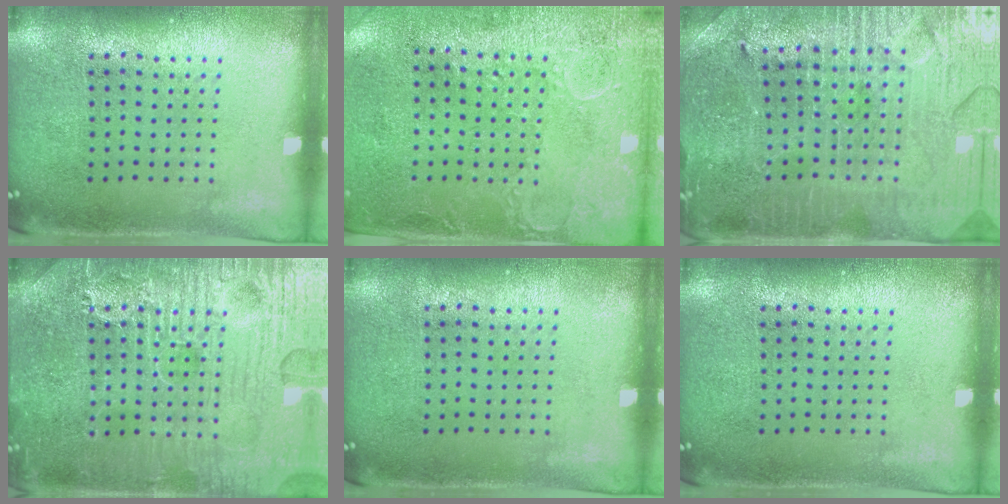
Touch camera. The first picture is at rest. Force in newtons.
{"total": 2.9, "press": 2.4, "slide": 1.7}
{"total": 3.5, "press": 3.4, "slide": 0.6}
{"total": 7.9, "press": 7.8, "slide": 0.9}
{"total": 0.0}
{"total": 0.0}